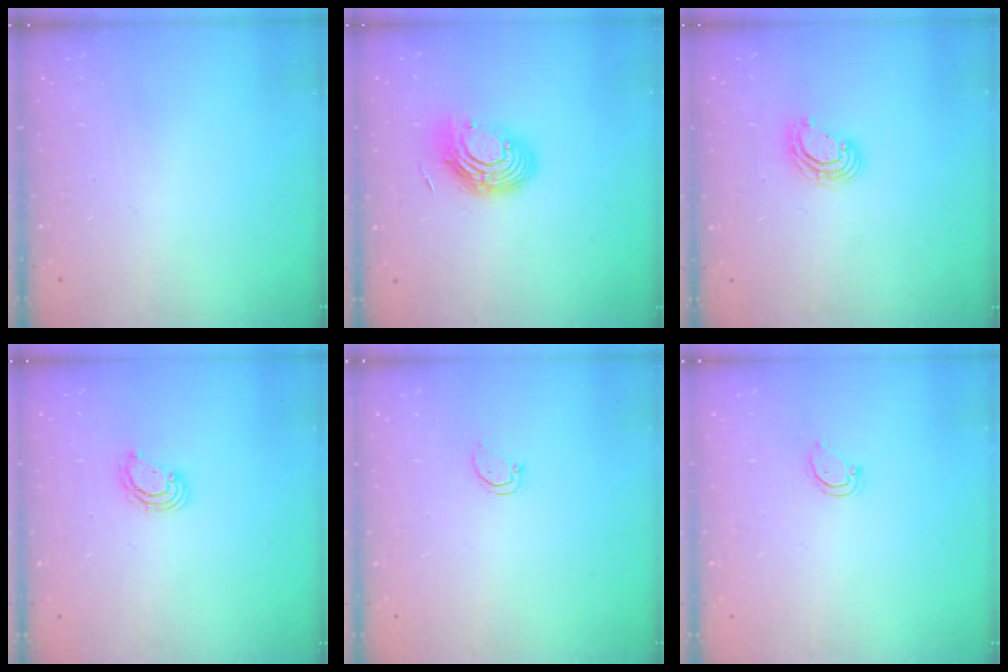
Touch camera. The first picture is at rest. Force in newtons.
{"total": 12.0, "press": 12.0, "slide": 1.1}
{"total": 6.8, "press": 6.7, "slide": 0.8}
{"total": 3.8, "press": 3.8, "slide": 0.1}
{"total": 2.5, "press": 2.5, "slide": 0.3}
{"total": 3.9, "press": 3.9, "slide": 0.3}